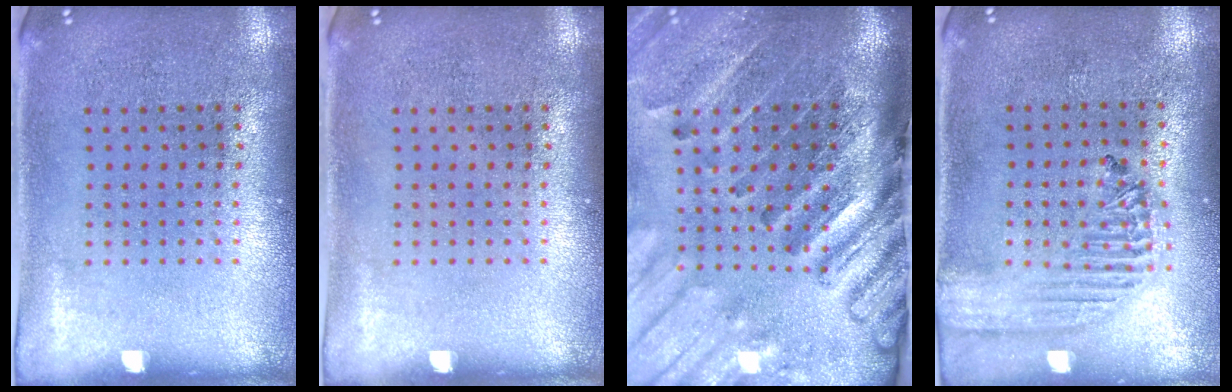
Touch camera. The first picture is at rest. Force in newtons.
{"total": 0.0}
{"total": 4.4, "press": 3.2, "slide": 3.0}
{"total": 1.8, "press": 1.7, "slide": 0.6}